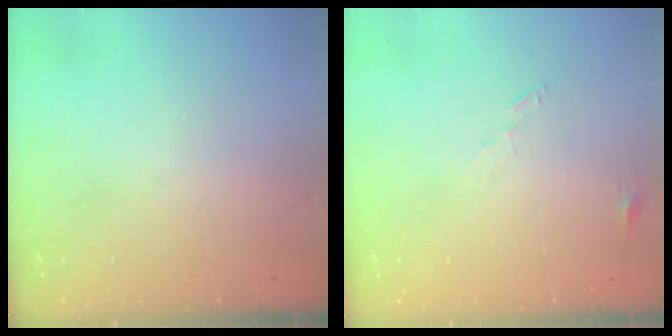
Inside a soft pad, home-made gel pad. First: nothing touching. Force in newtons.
{"total": 3.0, "press": 3.0, "slide": 0.2}